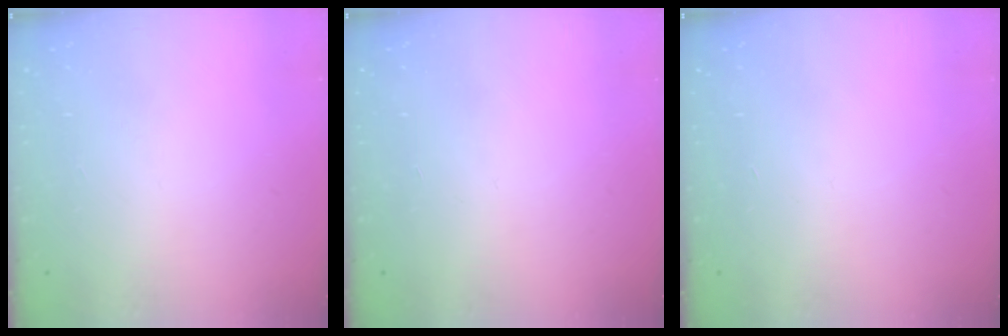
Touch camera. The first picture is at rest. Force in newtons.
{"total": 0.0}
{"total": 0.0}